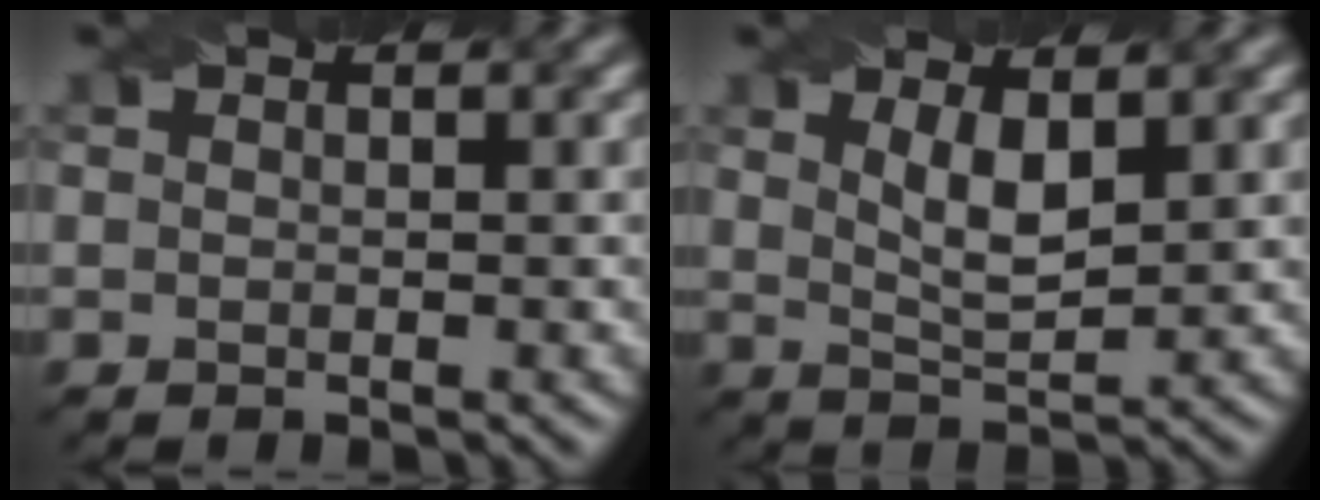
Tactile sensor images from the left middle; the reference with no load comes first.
{"total": 3.1, "force": [1.3, 0.9, 2.7], "torque": [-0.057, -0.006, 0.027]}